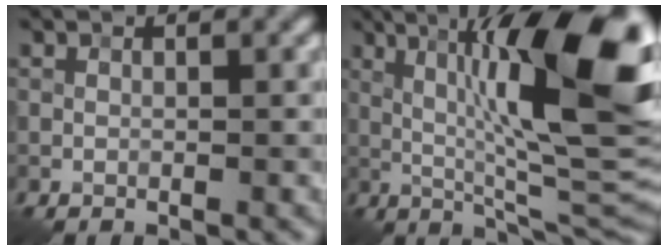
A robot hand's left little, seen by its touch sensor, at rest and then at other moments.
{"total": 15.8, "force": [3.0, 3.6, 15.1], "torque": [-0.213, 0.015, 0.045]}